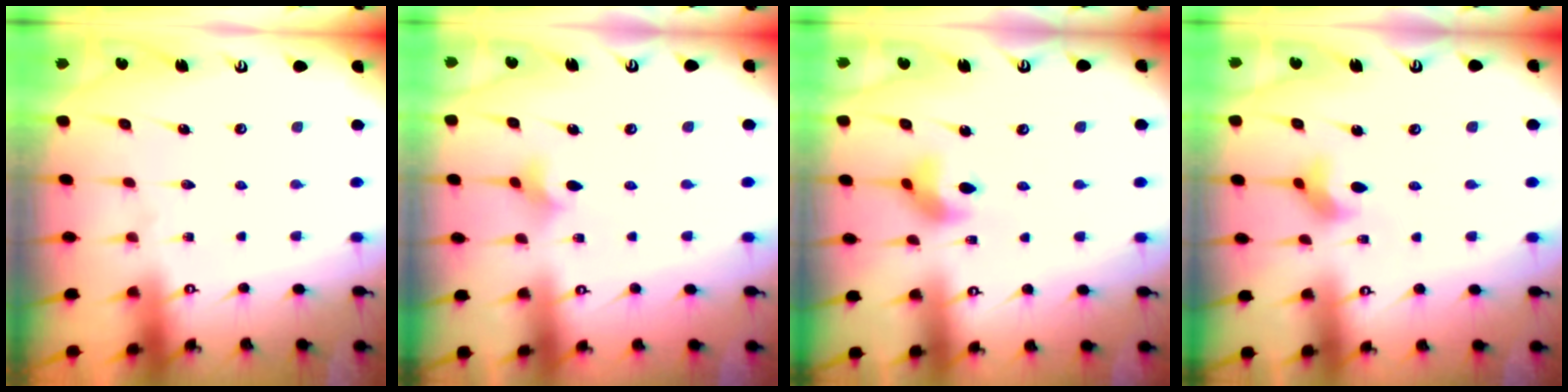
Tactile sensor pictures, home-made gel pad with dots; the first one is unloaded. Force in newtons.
{"total": 3.3, "press": 3.2, "slide": 0.8}
{"total": 7.2, "press": 7.1, "slide": 0.7}
{"total": 4.8, "press": 4.7, "slide": 0.9}